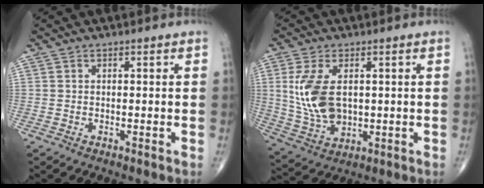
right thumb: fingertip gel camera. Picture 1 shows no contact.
{"total": 9.5, "force": [1.4, 5.5, 7.6], "torque": [-0.157, -0.011, 0.040]}